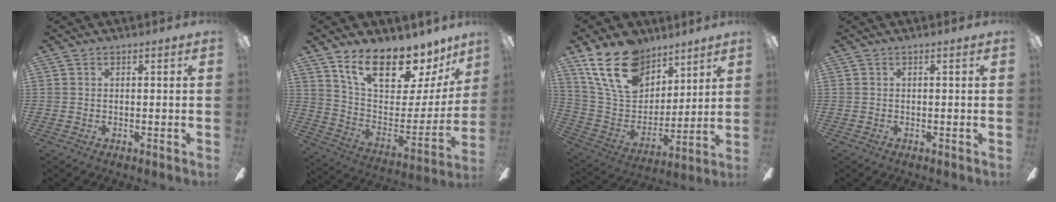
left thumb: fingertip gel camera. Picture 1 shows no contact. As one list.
[{"total": 19.5, "force": [14.8, 7.6, 10.2], "torque": [-0.171, -0.107, 0.260]}, {"total": 21.2, "force": [13.7, 12.6, 10.3], "torque": [-0.199, -0.059, 0.257]}, {"total": 0.0}]